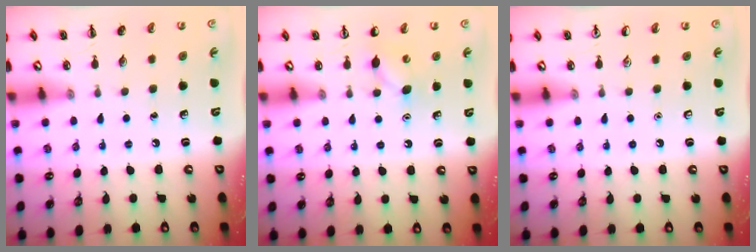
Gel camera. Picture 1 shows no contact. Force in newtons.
{"total": 4.5, "press": 4.3, "slide": 1.2}
{"total": 0.0}